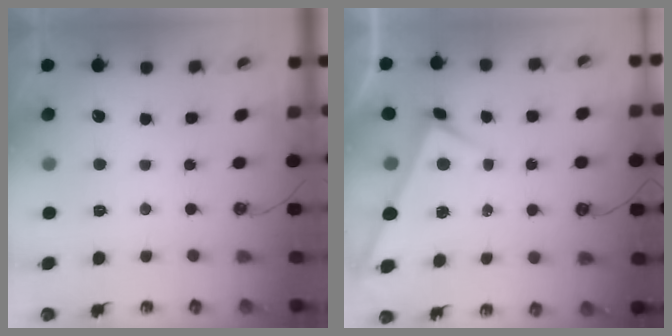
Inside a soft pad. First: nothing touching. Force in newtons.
{"total": 2.7, "press": 2.7, "slide": 0.1}